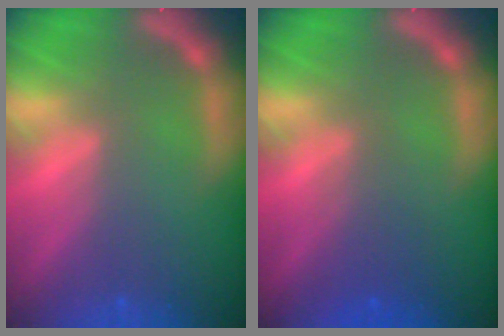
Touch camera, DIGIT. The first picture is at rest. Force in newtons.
{"total": 2.5}